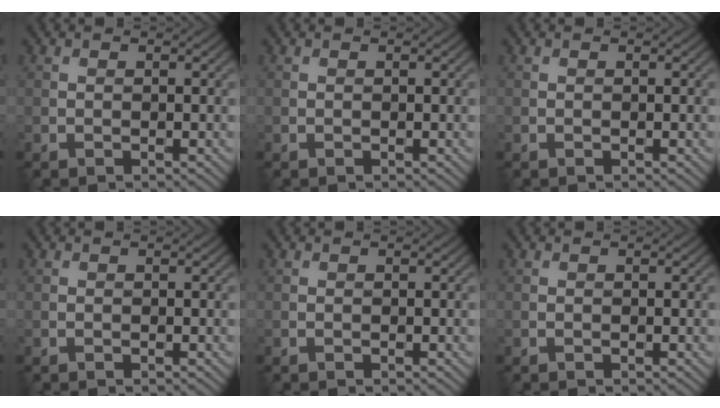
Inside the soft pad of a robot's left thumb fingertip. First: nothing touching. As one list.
[{"total": 0.0}, {"total": 0.0}, {"total": 0.0}, {"total": 0.0}, {"total": 0.0}]